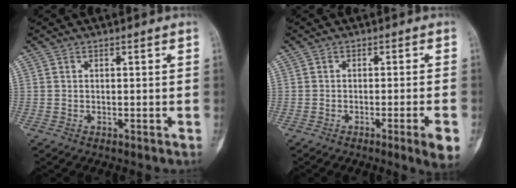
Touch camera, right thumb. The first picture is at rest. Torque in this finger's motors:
{"motor_torque": [0.78, 0.23, 0.42, -0.57, 0.15]}